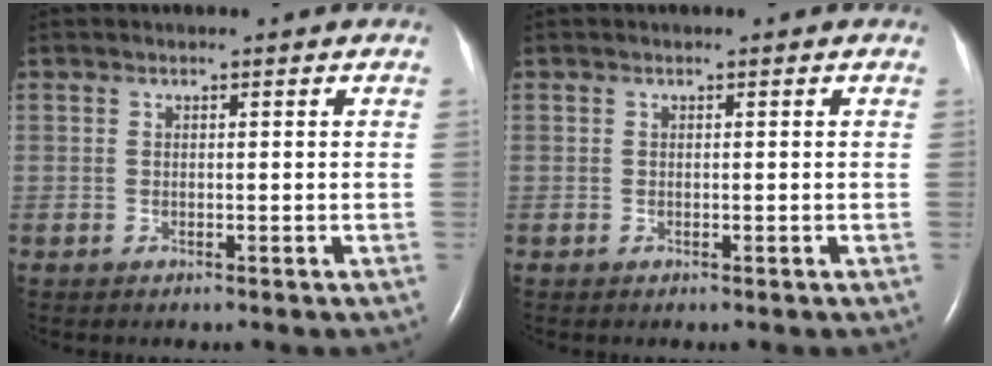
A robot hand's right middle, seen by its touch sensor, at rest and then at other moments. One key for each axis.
{"total": 0.0}